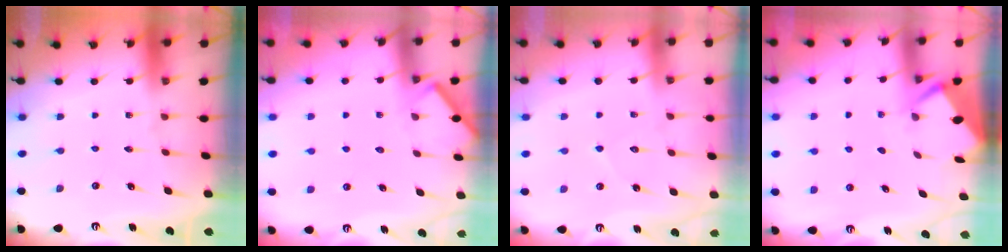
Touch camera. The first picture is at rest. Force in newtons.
{"total": 5.2, "press": 5.2, "slide": 0.6}
{"total": 5.6, "press": 5.6, "slide": 0.6}
{"total": 2.8, "press": 2.8, "slide": 0.3}